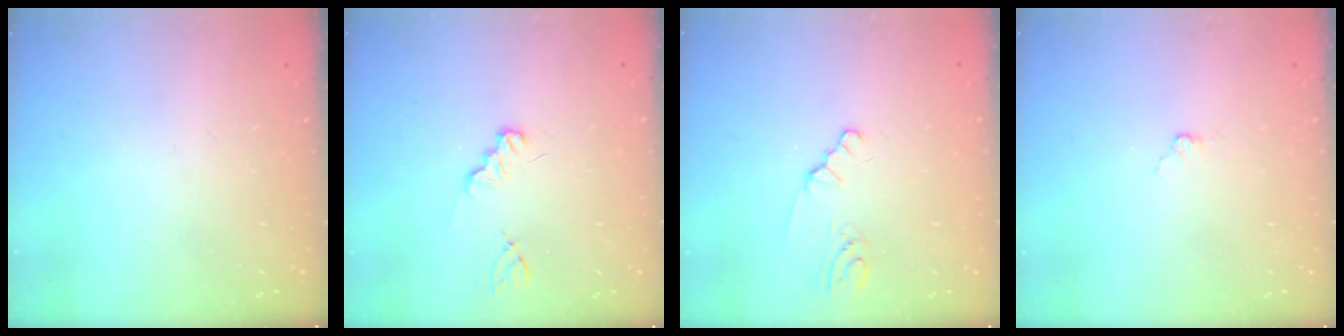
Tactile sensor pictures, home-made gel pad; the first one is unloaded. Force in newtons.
{"total": 1.2, "press": 1.2, "slide": 0.1}
{"total": 0.8, "press": 0.8, "slide": 0.2}
{"total": 3.8, "press": 3.8, "slide": 0.4}